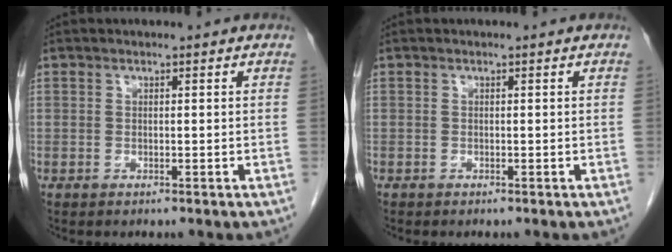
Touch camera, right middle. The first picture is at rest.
{"total": 0.0}